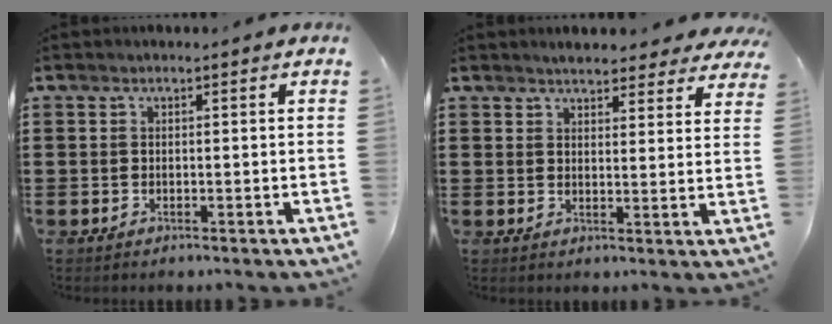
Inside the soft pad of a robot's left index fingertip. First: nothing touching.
{"total": 3.9, "force": [3.7, 0.5, 0.9], "torque": [-0.021, -0.011, 0.068]}